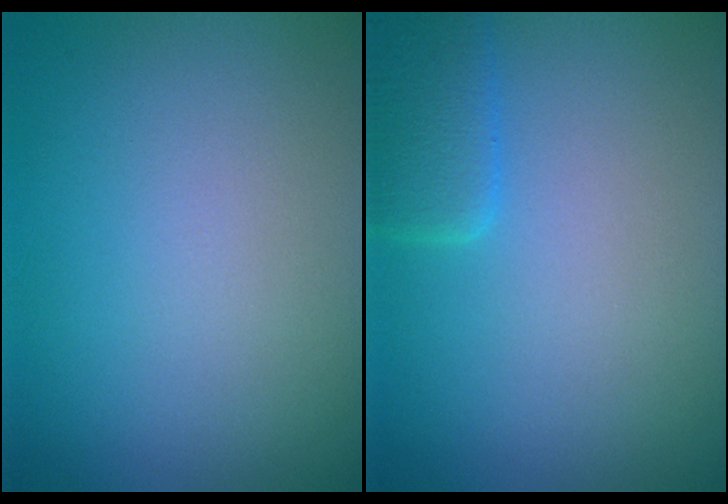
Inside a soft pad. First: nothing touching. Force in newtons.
{"total": 2.6, "press": 2.6, "slide": 0.2}